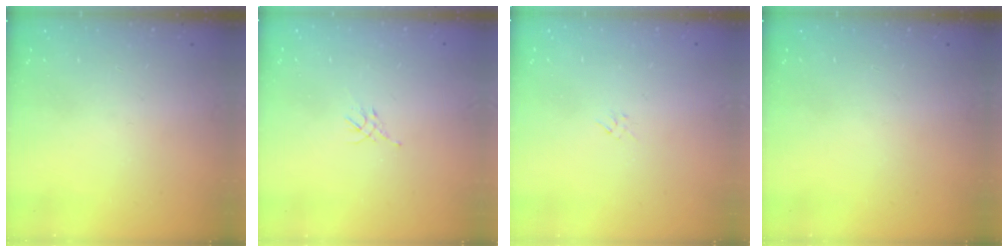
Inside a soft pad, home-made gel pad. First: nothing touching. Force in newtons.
{"total": 2.0, "press": 1.9, "slide": 0.7}
{"total": 1.8, "press": 1.8, "slide": 0.5}
{"total": 0.0}